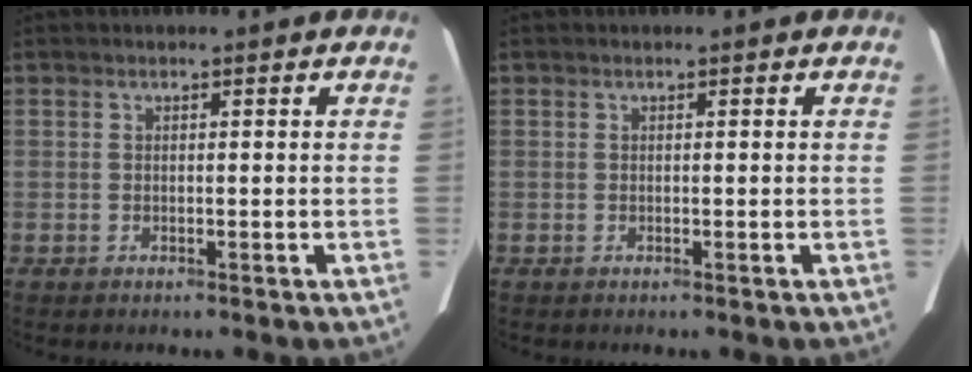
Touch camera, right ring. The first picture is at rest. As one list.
[{"total": 0.0}]